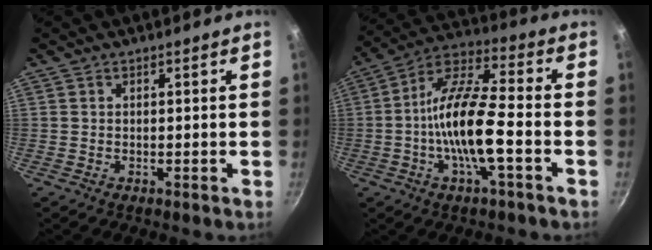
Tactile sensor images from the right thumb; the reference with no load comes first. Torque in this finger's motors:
{"motor_torque": [2.38, 2.24, 2.21, -0.56, 0.81]}